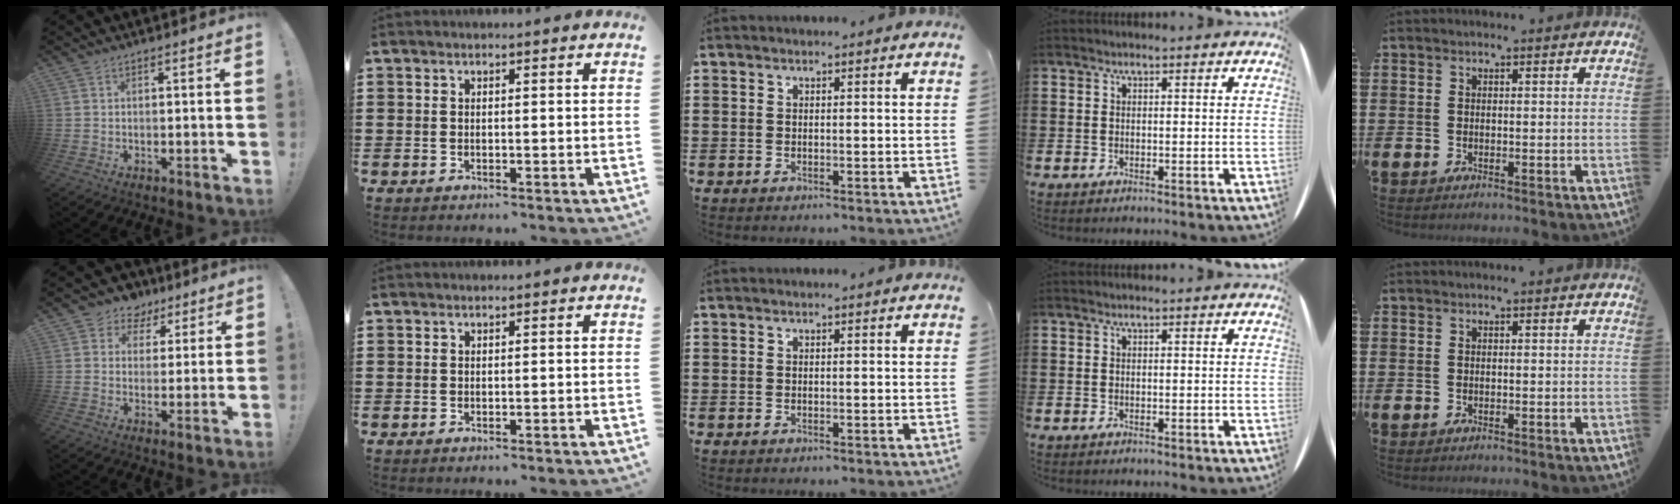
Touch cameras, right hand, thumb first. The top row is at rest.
{"thumb": {"total": 7.1, "force": [3.9, 5.8, 1.2], "torque": [-0.010, -0.022, 0.075]}}